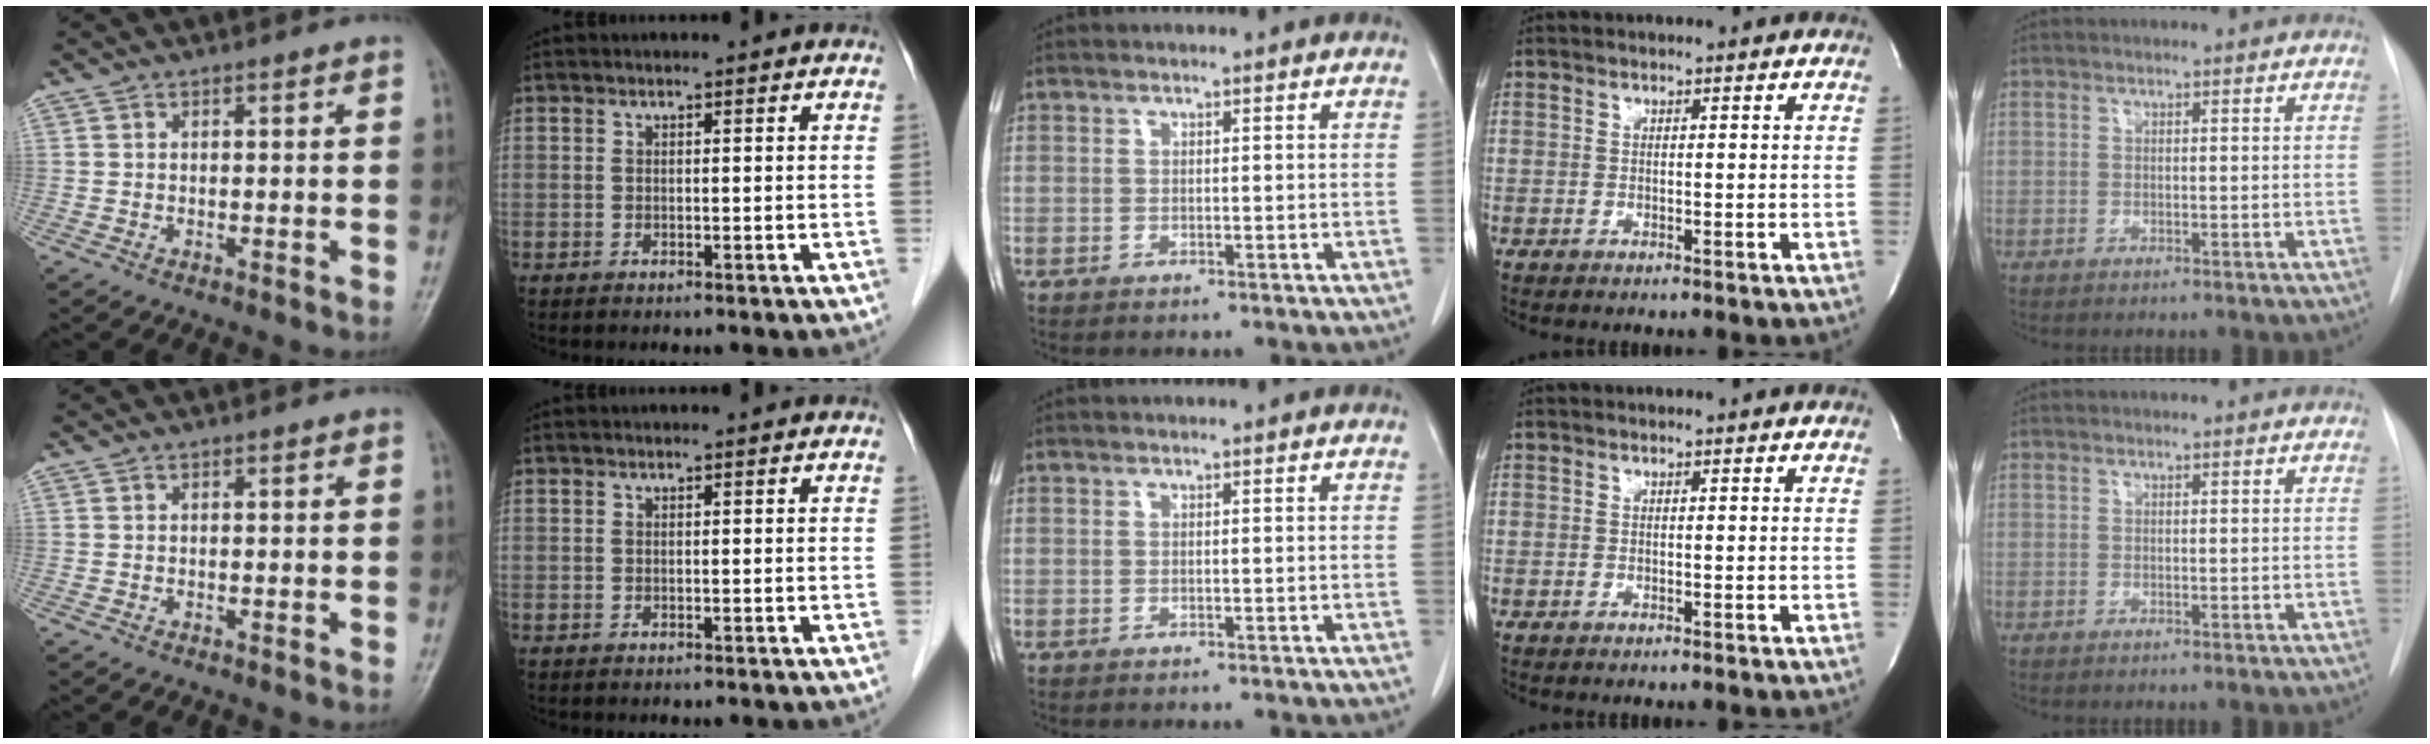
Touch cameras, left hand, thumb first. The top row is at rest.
{}